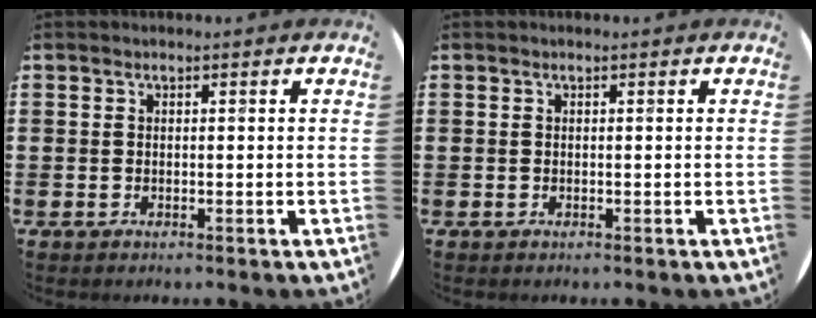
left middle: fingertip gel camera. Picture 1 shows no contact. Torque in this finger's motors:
{"motor_torque": [-0.06, -0.03, 0.00, 0.00]}